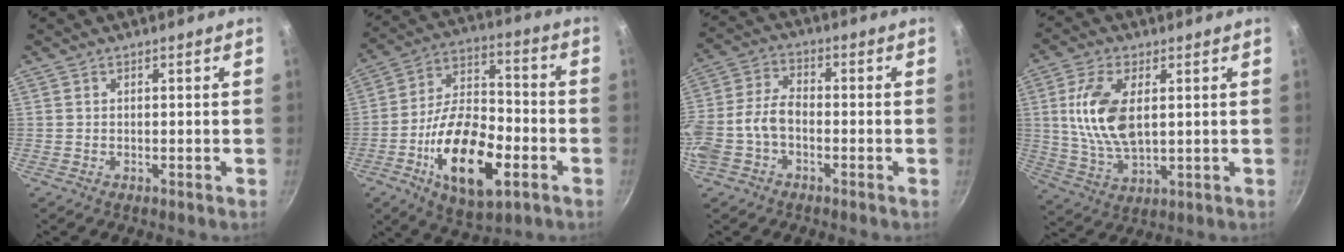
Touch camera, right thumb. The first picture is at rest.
{"total": 20.4, "force": [-7.1, 10.0, 16.4], "torque": [-0.267, 0.033, -0.125]}
{"total": 9.0, "force": [-3.0, 5.4, 6.6], "torque": [-0.141, 0.034, -0.070]}
{"total": 12.6, "force": [2.2, 6.5, 10.6], "torque": [-0.204, -0.008, 0.047]}